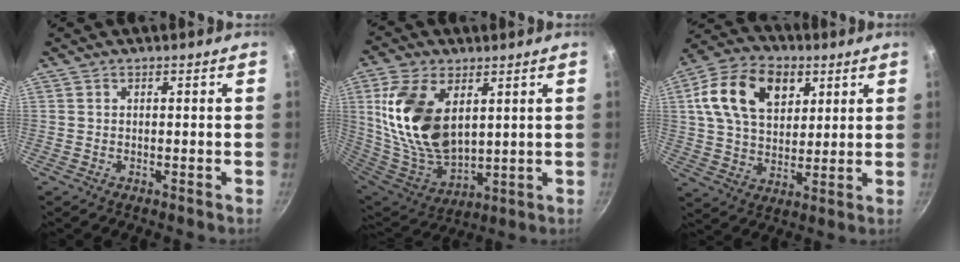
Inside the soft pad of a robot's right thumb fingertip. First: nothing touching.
{"total": 19.3, "force": [5.4, 11.4, 14.7], "torque": [-0.273, -0.035, 0.119]}
{"total": 17.2, "force": [6.0, 11.5, 11.3], "torque": [-0.176, -0.004, 0.095]}